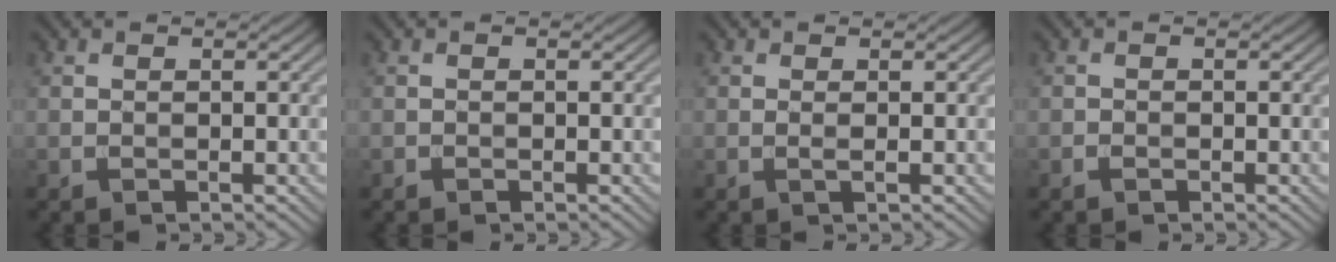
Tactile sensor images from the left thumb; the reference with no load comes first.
{"total": 0.0}
{"total": 0.9, "force": [0.0, 0.0, 0.9], "torque": [-0.022, 0.000, -0.002]}
{"total": 0.7, "force": [-0.5, 0.4, 0.3], "torque": [-0.004, -0.002, -0.008]}